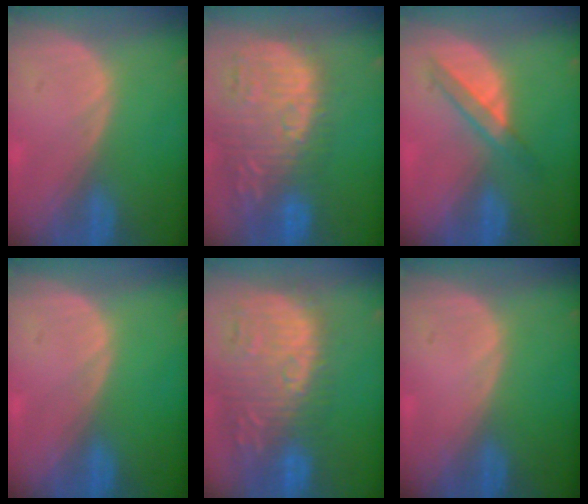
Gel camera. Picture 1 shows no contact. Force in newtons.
{"total": 14.4, "press": 12.5, "slide": 7.2}
{"total": 4.2, "press": 4.1, "slide": 1.2}
{"total": 0.0}
{"total": 13.7, "press": 12.2, "slide": 6.3}
{"total": 0.0}